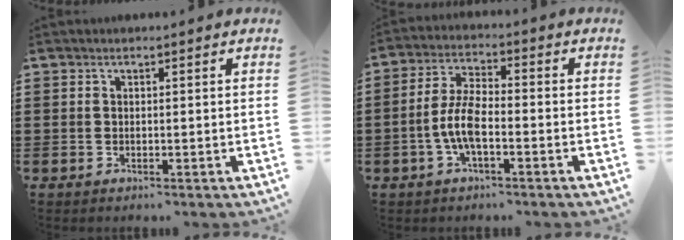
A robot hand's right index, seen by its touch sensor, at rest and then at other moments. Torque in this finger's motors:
{"motor_torque": [2.14, 0.00, 0.15, 0.08]}